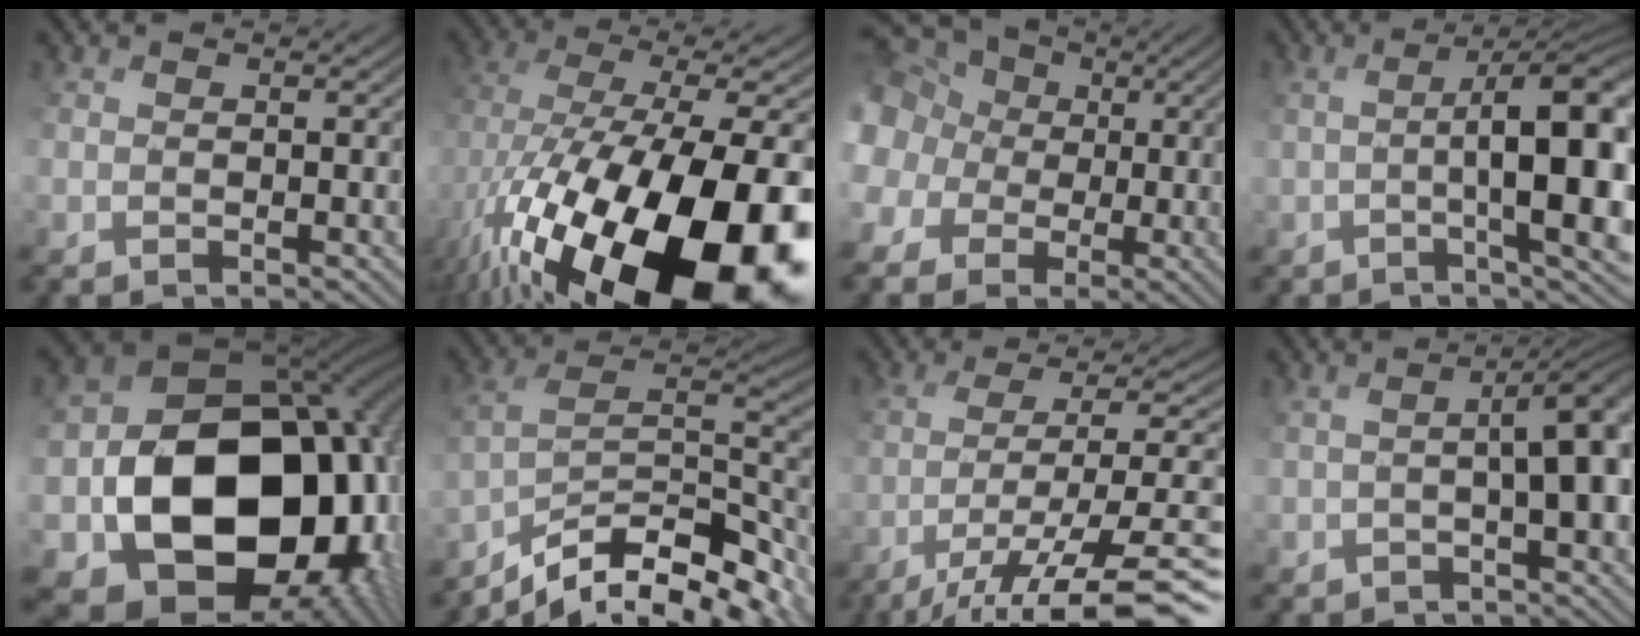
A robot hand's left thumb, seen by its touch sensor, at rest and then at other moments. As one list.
[{"total": 18.4, "force": [-7.5, 9.7, 13.8], "torque": [-0.276, -0.065, -0.075]}, {"total": 15.5, "force": [1.4, 14.6, 5.1], "torque": [-0.195, 0.006, -0.005]}, {"total": 12.7, "force": [-1.0, 3.5, 12.2], "torque": [-0.134, 0.000, 0.004]}, {"total": 20.6, "force": [-2.9, 16.1, 12.6], "torque": [-0.264, -0.045, 0.000]}, {"total": 12.4, "force": [-9.4, 4.1, 6.9], "torque": [-0.160, 0.005, -0.142]}, {"total": 10.7, "force": [-5.8, 3.3, 8.3], "torque": [-0.157, 0.002, -0.085]}, {"total": 5.0, "force": [-0.3, 0.9, 4.9], "torque": [-0.051, 0.011, -0.001]}]